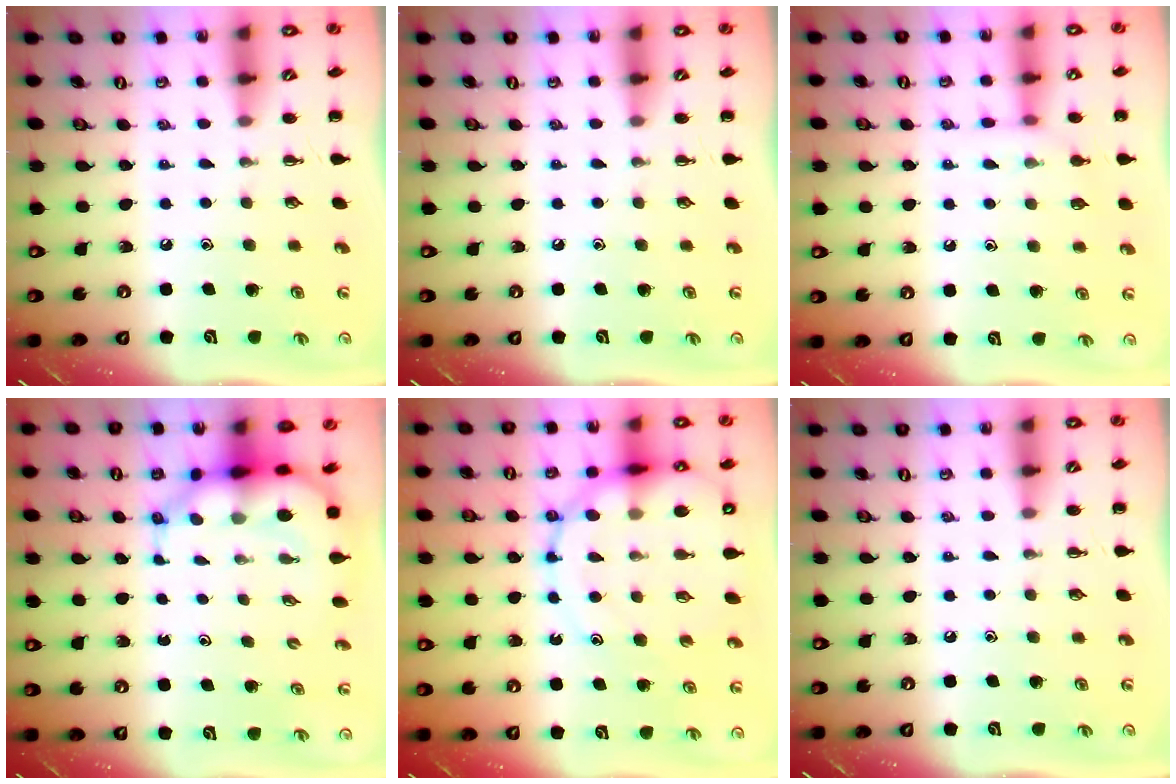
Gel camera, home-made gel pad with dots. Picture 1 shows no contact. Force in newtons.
{"total": 0.0}
{"total": 6.3, "press": 6.0, "slide": 1.8}
{"total": 7.1, "press": 6.7, "slide": 2.3}
{"total": 16.5, "press": 16.0, "slide": 3.7}
{"total": 0.0}